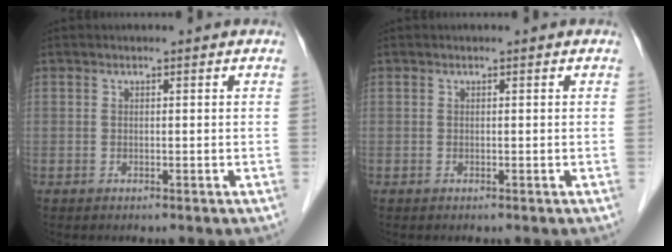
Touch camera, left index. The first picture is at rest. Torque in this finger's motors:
{"motor_torque": [0.00, 0.00, 0.00, 0.00]}